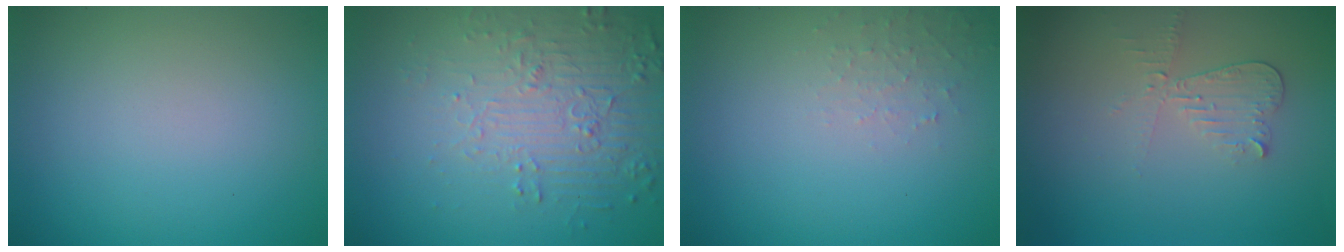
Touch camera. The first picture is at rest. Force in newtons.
{"total": 6.0, "press": 3.9, "slide": 4.6}
{"total": 1.3, "press": 1.3, "slide": 0.2}
{"total": 2.1, "press": 2.1, "slide": 0.4}